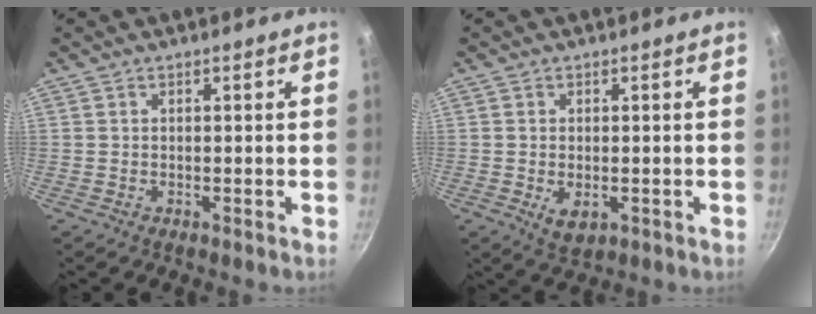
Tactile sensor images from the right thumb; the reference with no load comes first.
{"total": 3.7, "force": [-1.0, 2.1, 2.9], "torque": [-0.048, -0.005, -0.008]}